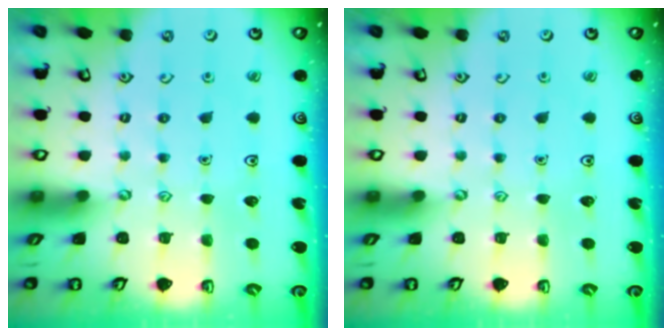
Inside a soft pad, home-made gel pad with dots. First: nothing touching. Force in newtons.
{"total": 0.0}